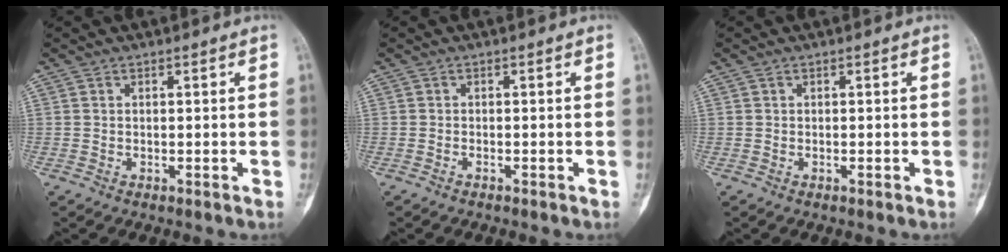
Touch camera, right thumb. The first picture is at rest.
{"total": 0.0}
{"total": 0.0}